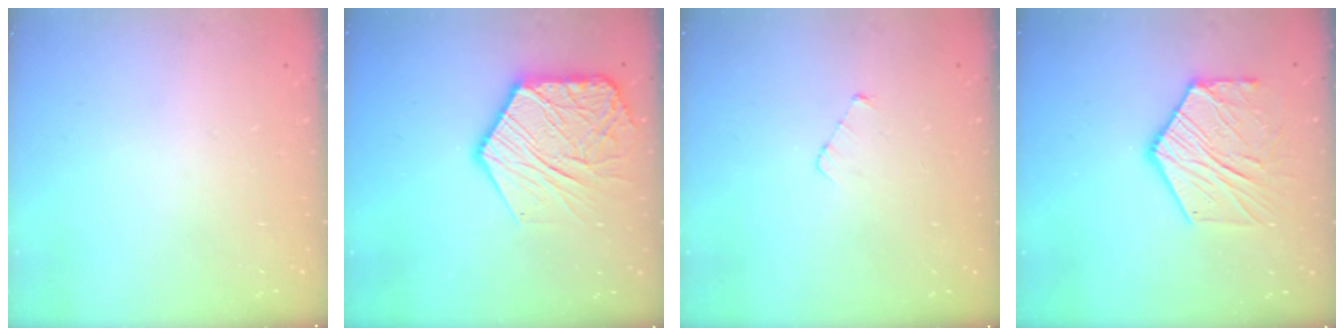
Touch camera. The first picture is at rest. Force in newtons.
{"total": 16.4, "press": 16.4, "slide": 1.4}
{"total": 3.1, "press": 3.1, "slide": 0.4}
{"total": 14.8, "press": 14.7, "slide": 1.4}